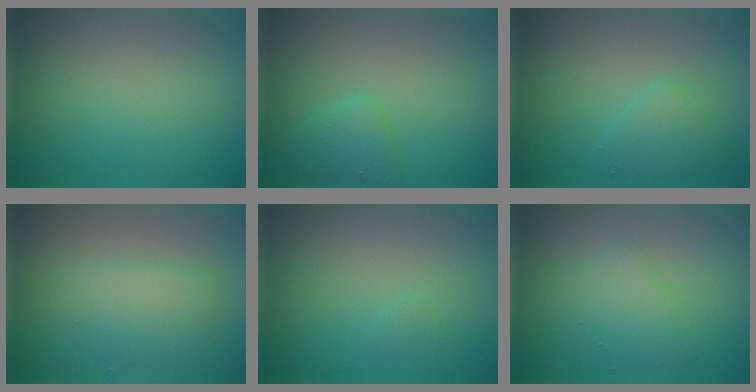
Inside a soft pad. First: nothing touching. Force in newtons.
{"total": 2.2, "press": 2.2, "slide": 0.1}
{"total": 2.1, "press": 2.1, "slide": 0.0}
{"total": 2.3, "press": 2.3, "slide": 0.1}
{"total": 0.5, "press": 0.5, "slide": 0.1}
{"total": 2.9, "press": 2.9, "slide": 0.0}